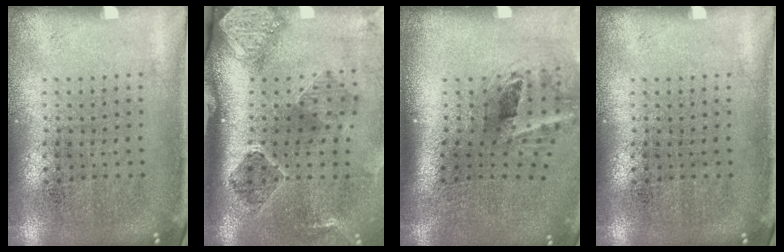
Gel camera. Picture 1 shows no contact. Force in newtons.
{"total": 2.8, "press": 1.9, "slide": 2.2}
{"total": 2.2, "press": 1.3, "slide": 1.8}
{"total": 0.0}